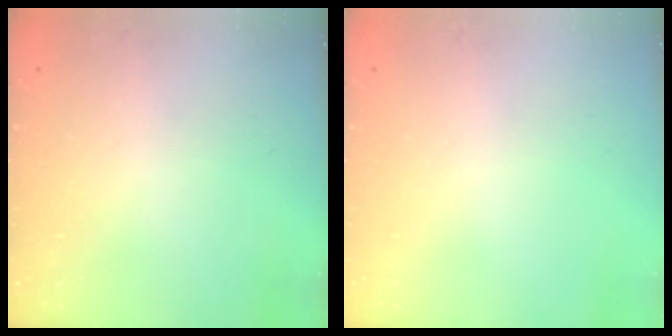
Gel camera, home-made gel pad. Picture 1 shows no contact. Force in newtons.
{"total": 0.0}